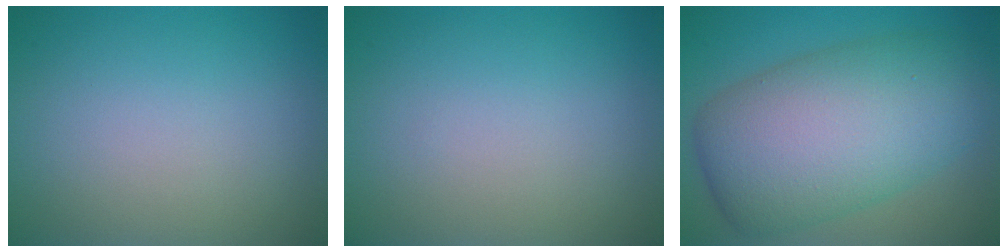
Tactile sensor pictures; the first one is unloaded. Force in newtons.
{"total": 0.0}
{"total": 11.1, "press": 11.1, "slide": 0.6}